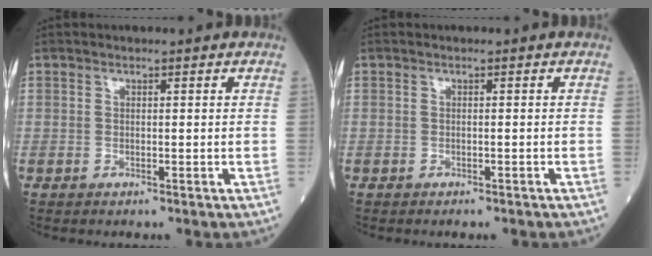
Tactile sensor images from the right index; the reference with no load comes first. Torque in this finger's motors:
{"motor_torque": [-0.09, -0.19, -0.07, -0.01]}